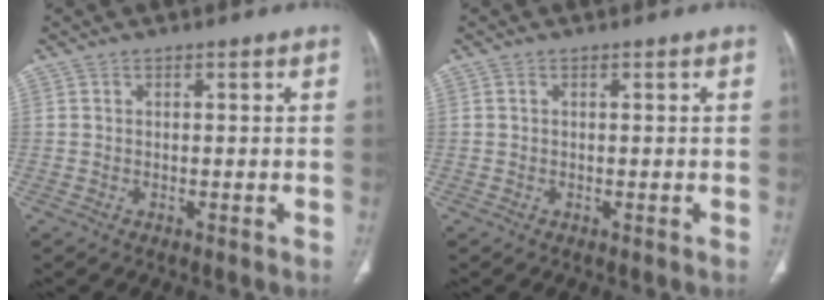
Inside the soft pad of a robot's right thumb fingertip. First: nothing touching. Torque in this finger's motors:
{"motor_torque": [-0.16, 0.36, -0.37, -0.18, 0.03]}